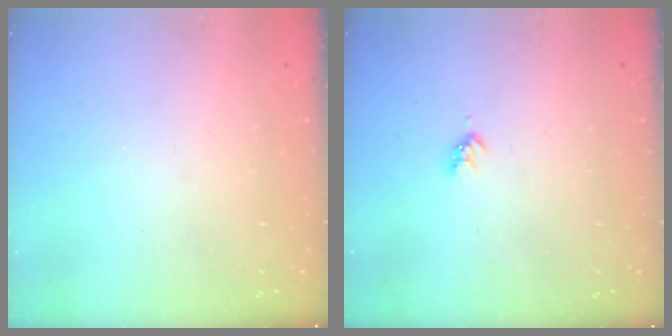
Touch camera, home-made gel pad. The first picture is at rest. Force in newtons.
{"total": 3.0, "press": 3.0, "slide": 0.4}